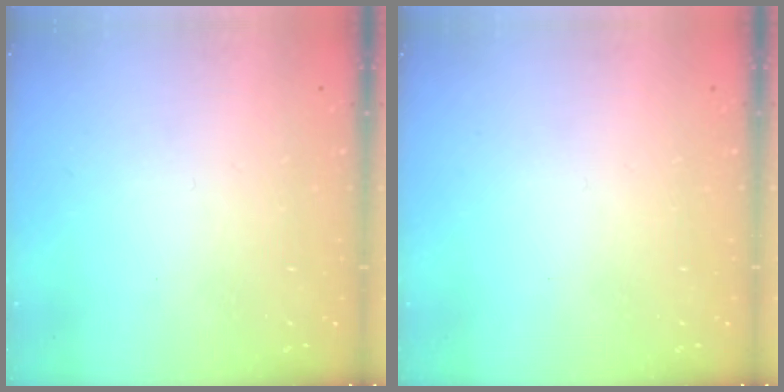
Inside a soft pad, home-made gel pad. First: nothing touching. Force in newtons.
{"total": 0.0}